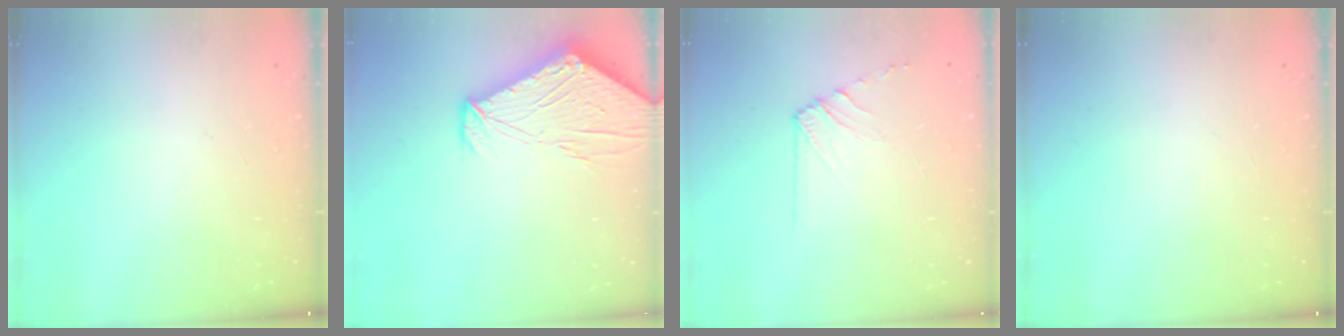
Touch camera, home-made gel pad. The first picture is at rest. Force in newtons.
{"total": 12.8, "press": 12.7, "slide": 1.6}
{"total": 6.8, "press": 6.7, "slide": 0.8}
{"total": 0.0}